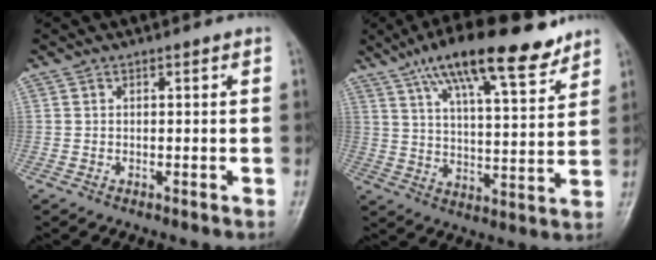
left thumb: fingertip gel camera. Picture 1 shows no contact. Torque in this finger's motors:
{"motor_torque": [1.11, -0.13, 1.53, -1.24, 0.16]}